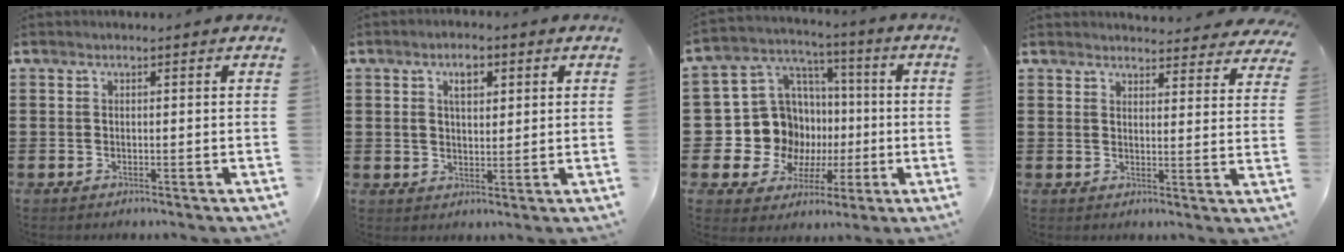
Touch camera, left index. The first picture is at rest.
{"total": 4.1, "force": [1.7, 2.1, 3.1], "torque": [-0.059, 0.010, 0.026]}
{"total": 12.8, "force": [-1.2, 12.1, 4.1], "torque": [-0.118, -0.008, -0.007]}
{"total": 3.6, "force": [3.5, 0.4, 0.4], "torque": [-0.004, -0.020, 0.063]}